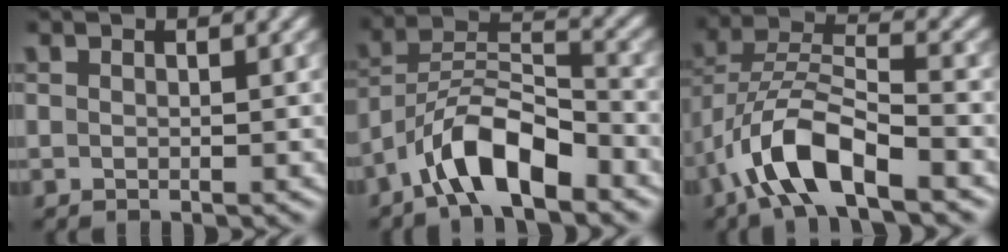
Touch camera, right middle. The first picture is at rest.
{"total": 7.1, "force": [-4.7, 2.3, 4.8], "torque": [-0.082, 0.011, -0.090]}
{"total": 7.9, "force": [-4.5, 2.7, 5.9], "torque": [-0.113, 0.007, -0.091]}